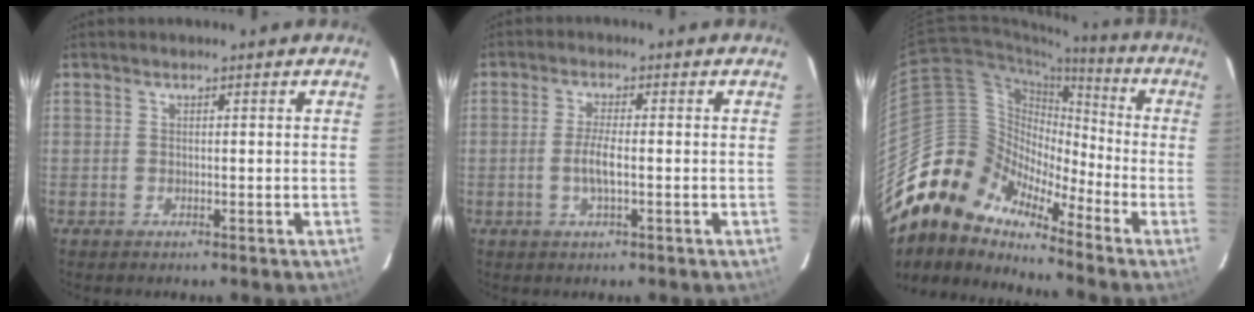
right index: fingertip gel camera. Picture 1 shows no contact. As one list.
[{"total": 3.7, "force": [-1.0, 0.4, 3.5], "torque": [-0.069, 0.000, -0.020]}, {"total": 14.9, "force": [-12.3, 7.0, 4.7], "torque": [-0.083, 0.025, -0.252]}]